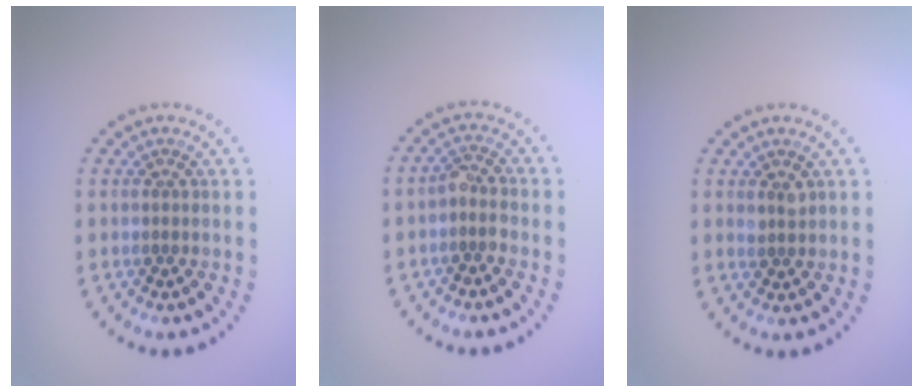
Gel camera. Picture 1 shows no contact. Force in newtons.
{"total": 1.7, "press": 1.5, "slide": 0.8}
{"total": 0.9, "press": 0.9, "slide": 0.2}